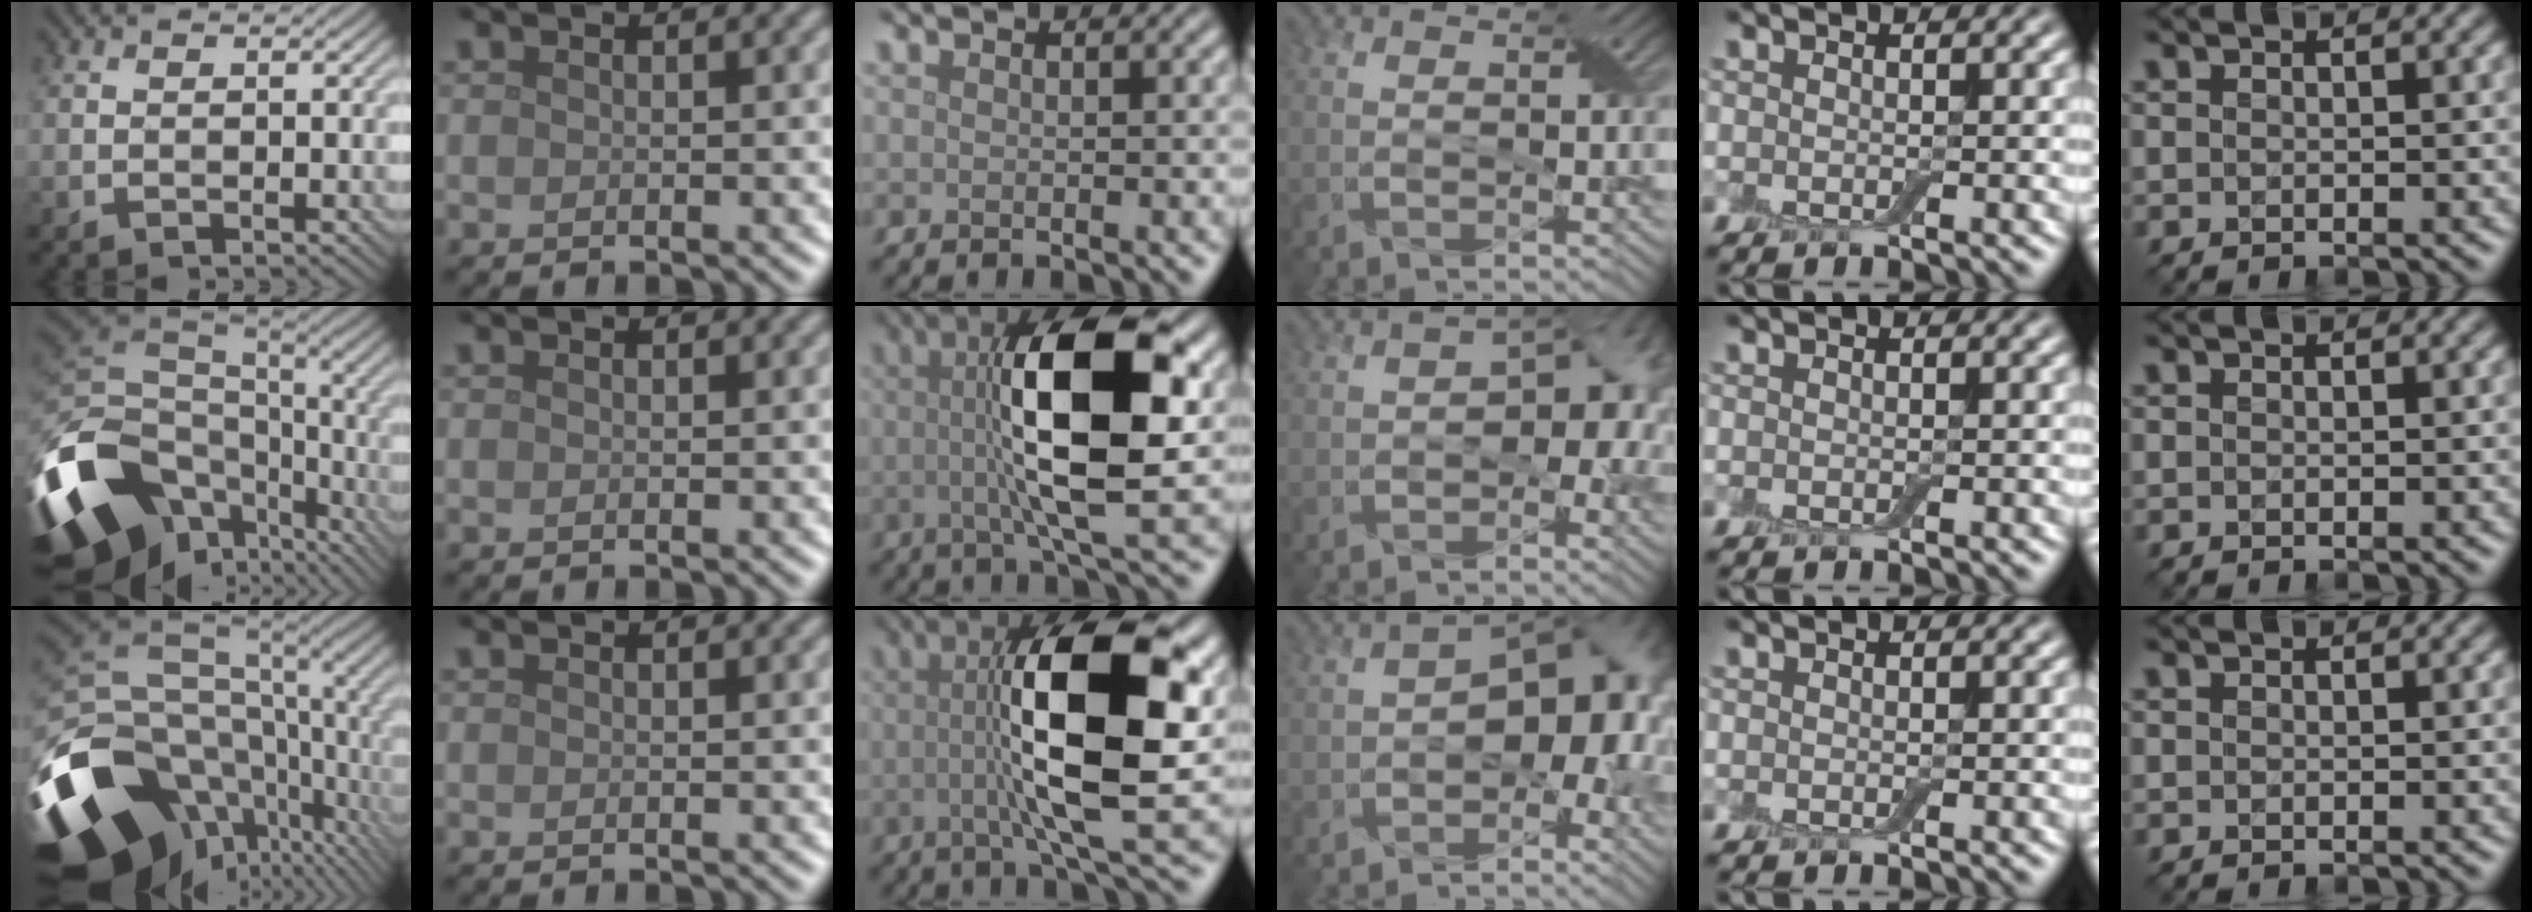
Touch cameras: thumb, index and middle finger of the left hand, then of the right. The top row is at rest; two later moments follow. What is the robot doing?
{"motion": "open", "object": "airpods case & airpods"}